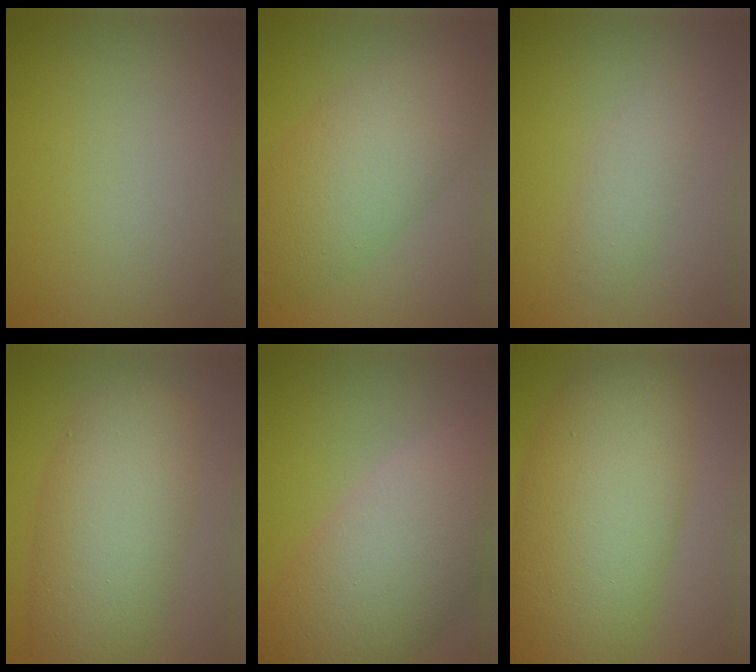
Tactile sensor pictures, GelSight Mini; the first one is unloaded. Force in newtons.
{"total": 6.9, "press": 6.9, "slide": 0.2}
{"total": 1.9, "press": 1.9, "slide": 0.0}
{"total": 8.0, "press": 8.0, "slide": 0.2}
{"total": 9.9, "press": 9.9, "slide": 0.7}
{"total": 11.0, "press": 11.0, "slide": 0.1}